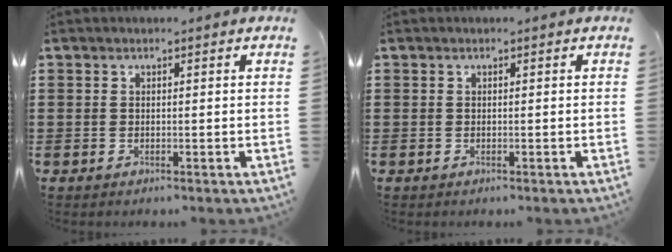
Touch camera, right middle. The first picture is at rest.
{"total": 0.0}